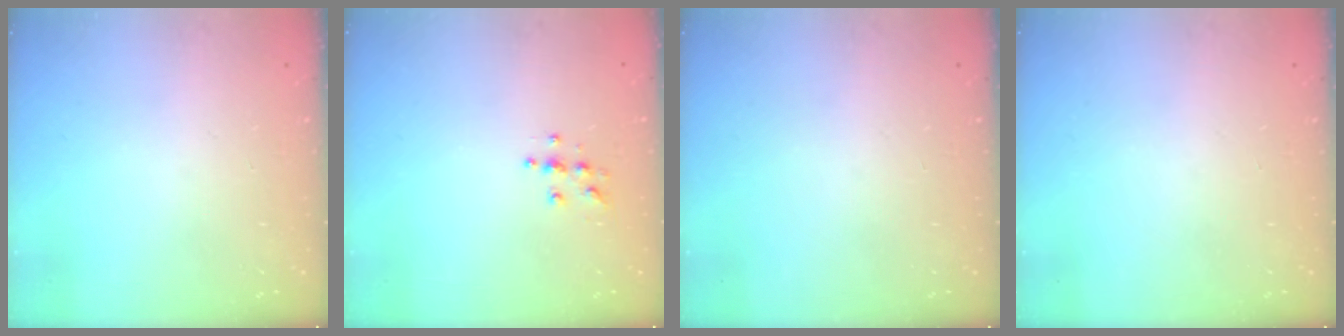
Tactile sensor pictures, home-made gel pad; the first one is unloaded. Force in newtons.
{"total": 4.9, "press": 4.9, "slide": 0.2}
{"total": 0.0}
{"total": 0.0}